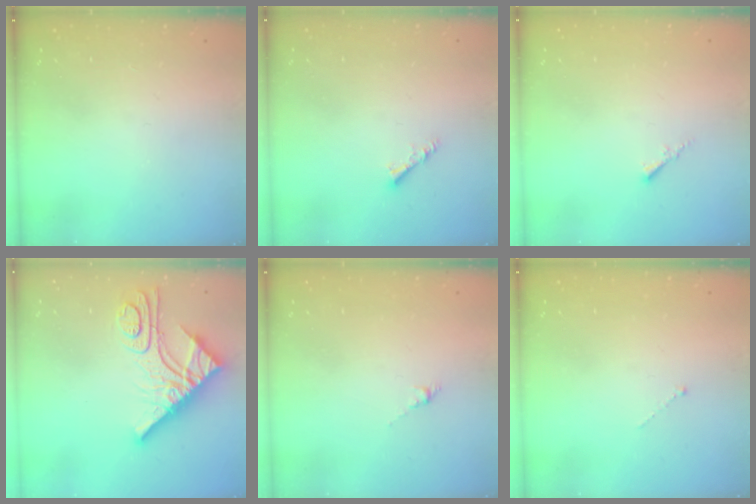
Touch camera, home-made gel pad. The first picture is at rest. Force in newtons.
{"total": 3.0, "press": 2.9, "slide": 0.6}
{"total": 0.0}
{"total": 15.3, "press": 15.3, "slide": 1.4}
{"total": 0.0}
{"total": 0.0}